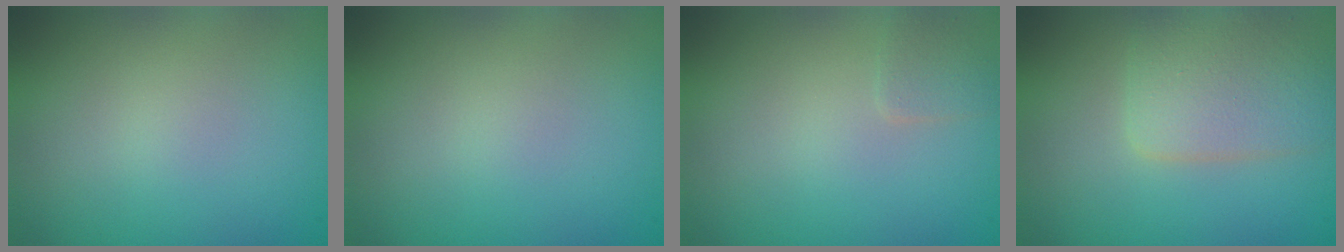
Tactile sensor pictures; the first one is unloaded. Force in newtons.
{"total": 0.0}
{"total": 1.0, "press": 1.0, "slide": 0.0}
{"total": 4.0, "press": 4.0, "slide": 0.1}